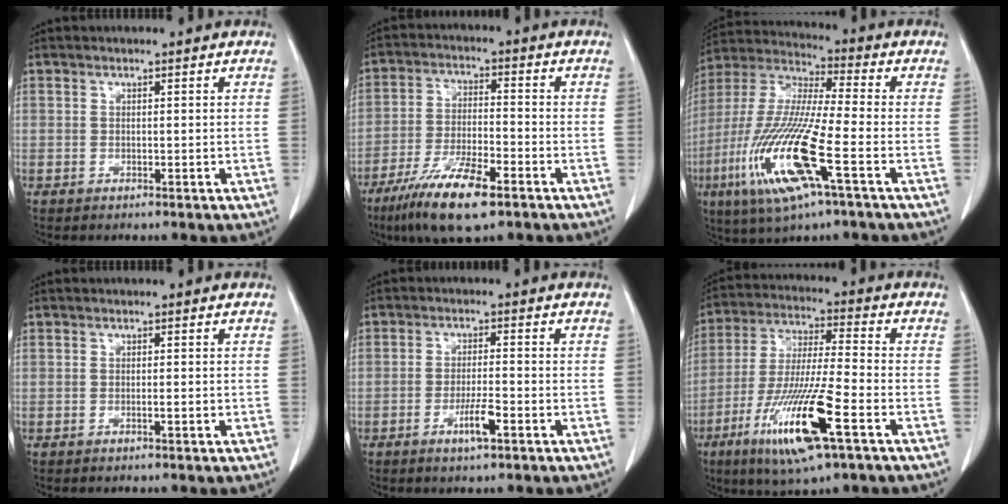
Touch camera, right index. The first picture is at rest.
{"total": 11.4, "force": [-7.1, 2.3, 8.6], "torque": [-0.167, -0.021, -0.124]}
{"total": 17.7, "force": [-6.2, 1.7, 16.5], "torque": [-0.355, -0.023, -0.120]}
{"total": 0.8, "force": [-0.3, 0.1, 0.8], "torque": [-0.014, 0.000, -0.004]}
{"total": 4.3, "force": [-2.0, 0.4, 3.7], "torque": [-0.070, -0.003, -0.038]}
{"total": 16.1, "force": [-7.2, 1.2, 14.4], "torque": [-0.292, -0.030, -0.130]}